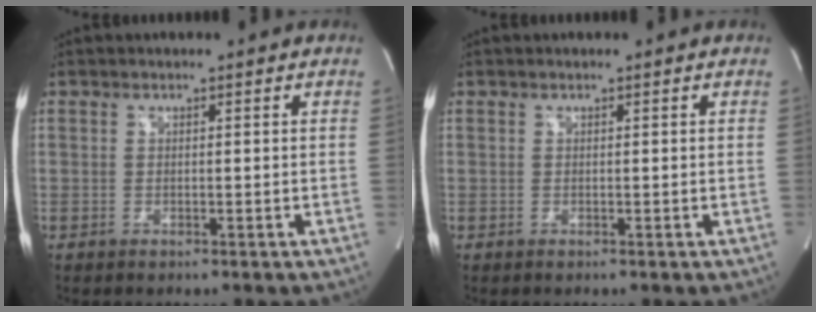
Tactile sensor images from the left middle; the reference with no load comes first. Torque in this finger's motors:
{"motor_torque": [0.11, 0.05, -0.07, 0.00]}